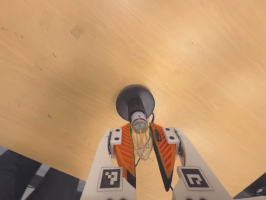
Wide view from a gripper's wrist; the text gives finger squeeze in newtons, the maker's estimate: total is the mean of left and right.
{"total": 10.8, "left": 9.8, "right": 11.8}